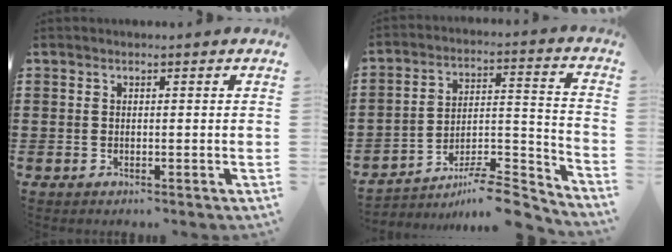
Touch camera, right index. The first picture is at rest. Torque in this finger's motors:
{"motor_torque": [-0.42, -0.09, -1.05, -0.21]}